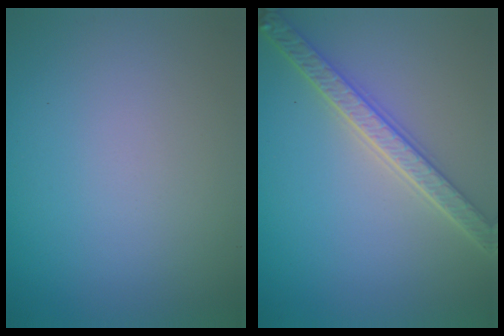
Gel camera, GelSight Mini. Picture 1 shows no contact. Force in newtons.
{"total": 4.2, "press": 3.6, "slide": 2.2}